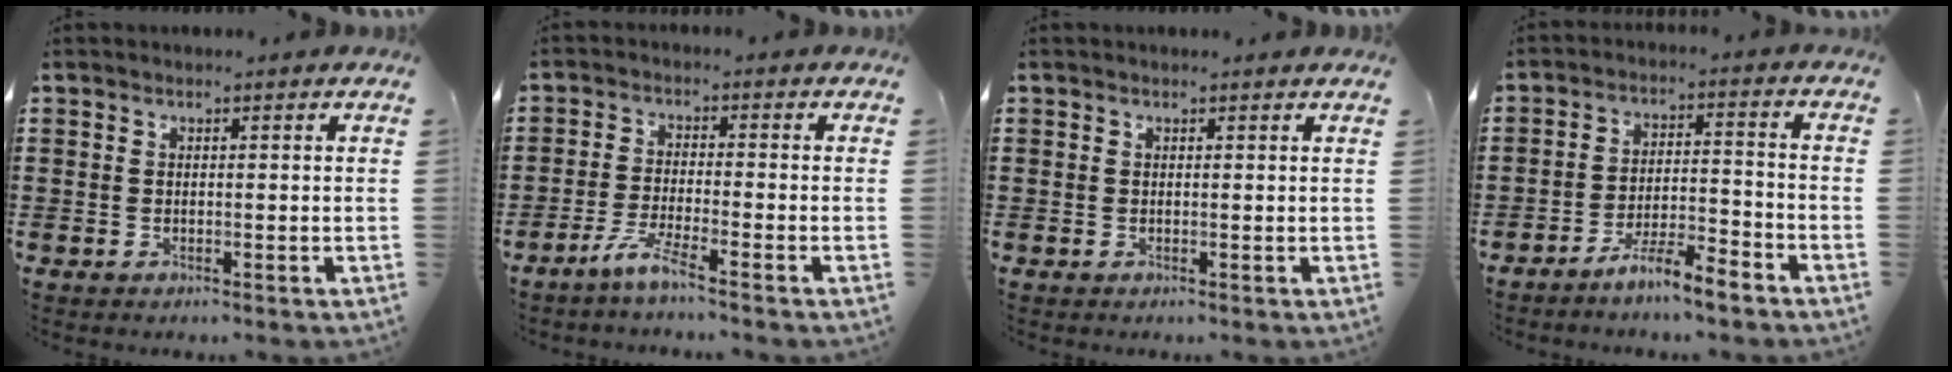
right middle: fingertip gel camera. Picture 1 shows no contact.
{"total": 4.3, "force": [-3.3, -0.1, 2.8], "torque": [-0.062, -0.007, -0.063]}
{"total": 0.0}
{"total": 5.6, "force": [-5.1, 0.2, 2.3], "torque": [-0.055, -0.006, -0.099]}